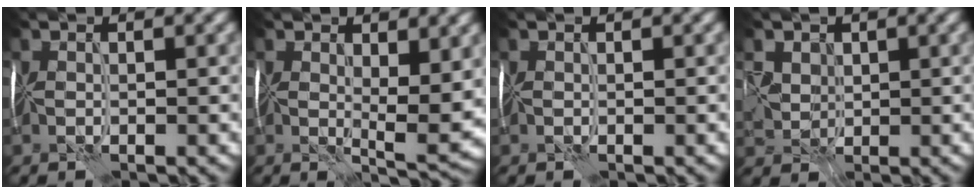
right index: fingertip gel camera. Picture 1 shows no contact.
{"total": 5.0, "force": [1.2, 1.9, 4.4], "torque": [-0.071, -0.008, 0.022]}
{"total": 0.0}
{"total": 2.7, "force": [1.3, 2.3, 0.5], "torque": [-0.025, 0.004, 0.027]}